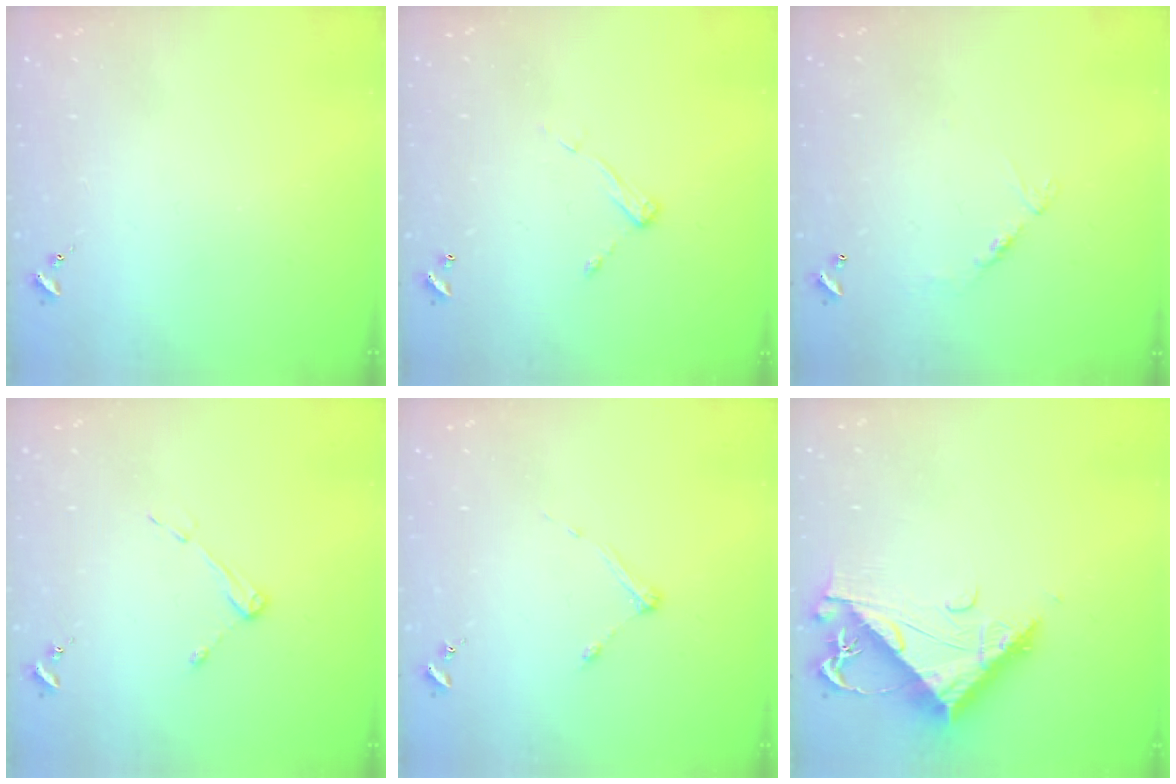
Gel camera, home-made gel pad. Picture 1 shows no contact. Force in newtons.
{"total": 7.3, "press": 7.3, "slide": 0.4}
{"total": 5.9, "press": 5.9, "slide": 0.4}
{"total": 4.2, "press": 4.2, "slide": 0.6}
{"total": 4.9, "press": 4.9, "slide": 0.7}
{"total": 10.1, "press": 10.0, "slide": 1.0}